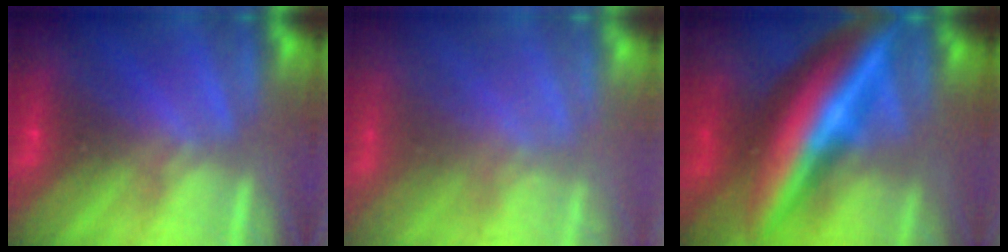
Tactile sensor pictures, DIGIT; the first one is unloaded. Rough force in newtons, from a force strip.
{"total": 2.9}
{"total": 8.7}